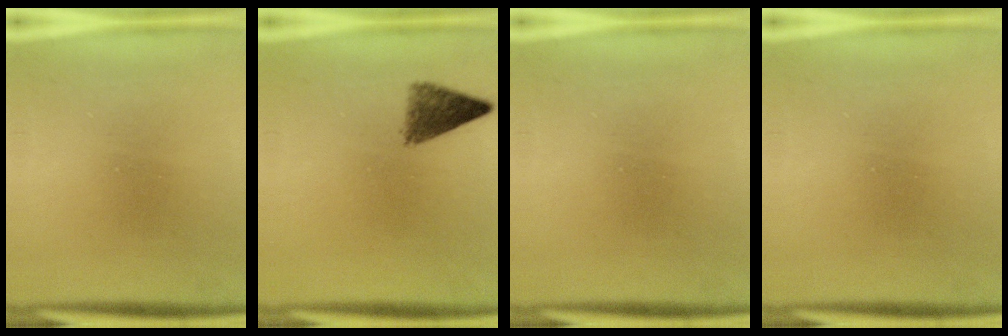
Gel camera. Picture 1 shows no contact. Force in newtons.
{"total": 4.2}
{"total": 0.0}
{"total": 0.0}